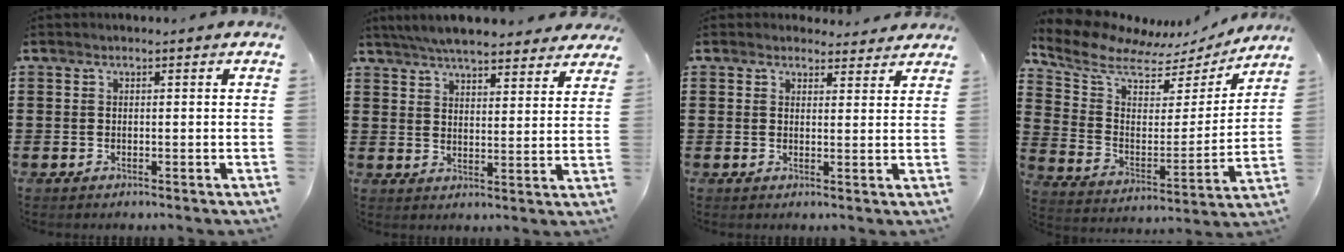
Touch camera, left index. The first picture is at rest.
{"total": 6.3, "force": [5.9, 0.5, 2.0], "torque": [-0.060, -0.017, 0.109]}
{"total": 3.0, "force": [2.7, 1.2, 0.3], "torque": [-0.005, -0.006, 0.050]}
{"total": 7.9, "force": [6.7, 3.2, 2.6], "torque": [-0.091, -0.043, 0.116]}